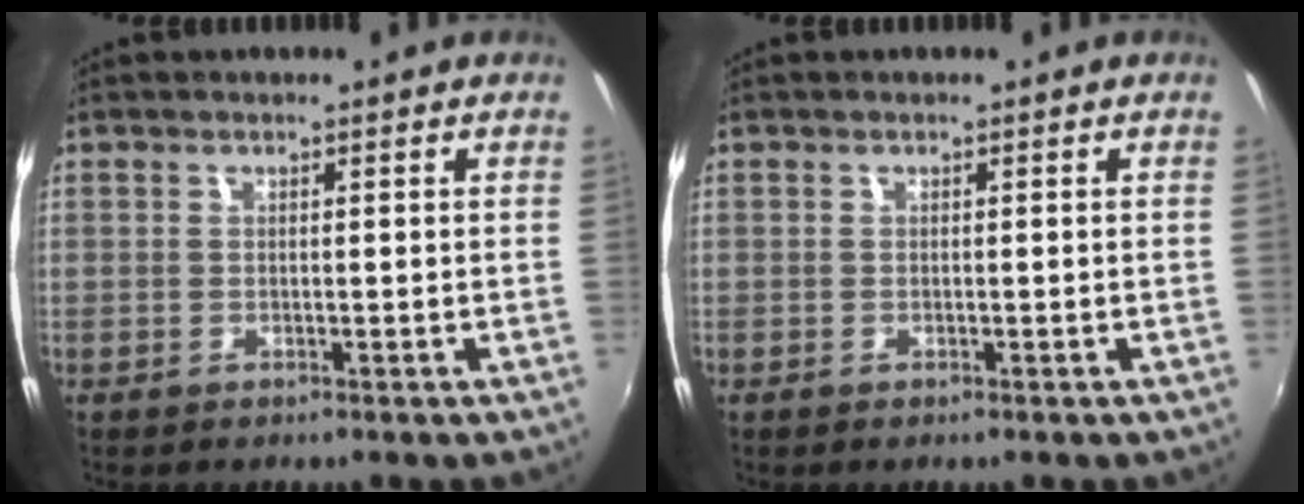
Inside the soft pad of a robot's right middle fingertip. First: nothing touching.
{"total": 0.0}